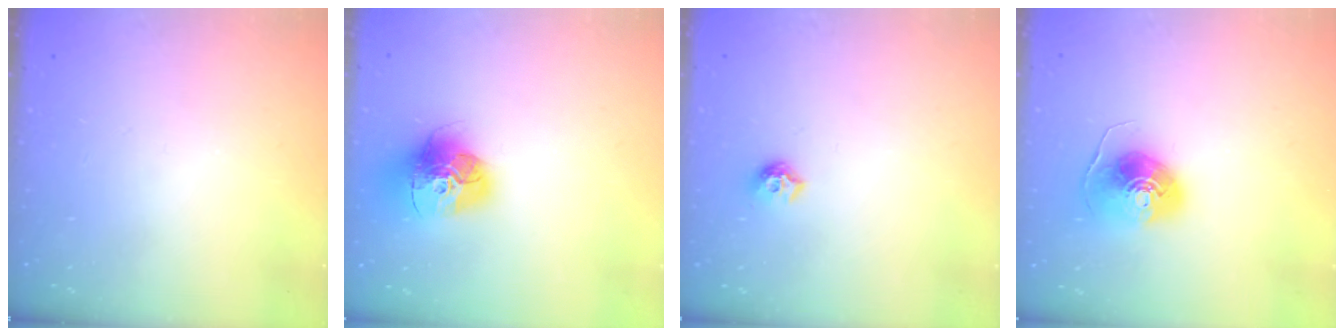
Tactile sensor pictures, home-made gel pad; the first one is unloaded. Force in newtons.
{"total": 16.0, "press": 16.0, "slide": 1.5}
{"total": 6.9, "press": 6.8, "slide": 0.7}
{"total": 8.3, "press": 8.3, "slide": 0.6}